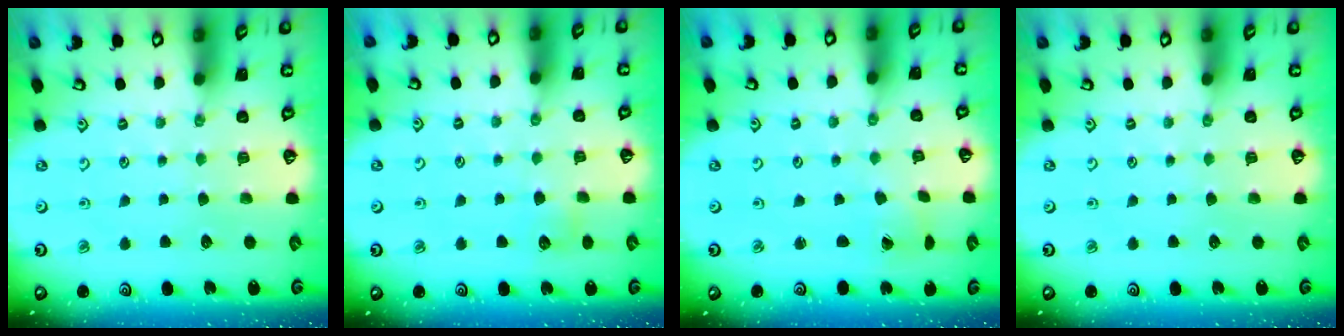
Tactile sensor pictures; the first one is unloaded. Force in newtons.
{"total": 4.3, "press": 4.3, "slide": 0.6}
{"total": 1.7, "press": 1.7, "slide": 0.1}
{"total": 0.0}